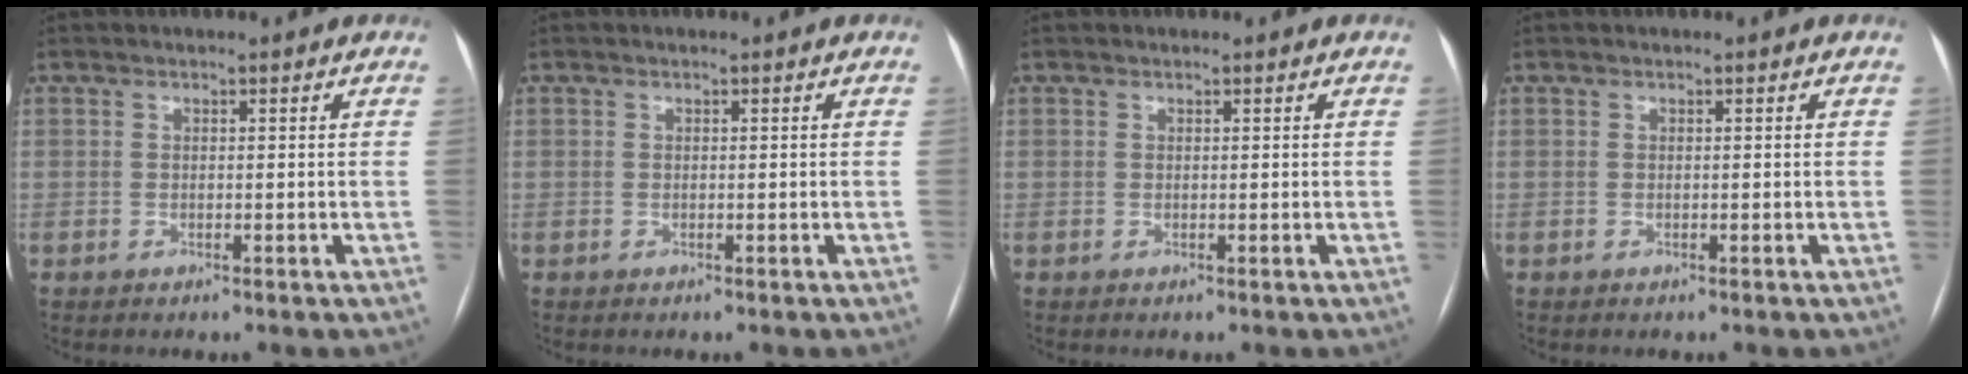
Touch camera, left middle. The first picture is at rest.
{"total": 0.0}
{"total": 0.0}
{"total": 0.0}